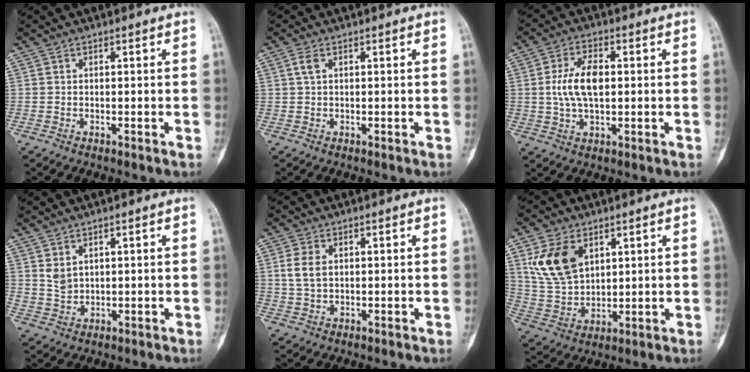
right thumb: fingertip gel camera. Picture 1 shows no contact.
{"total": 1.7, "force": [0.6, 0.8, 1.3], "torque": [-0.036, 0.010, 0.015]}
{"total": 8.6, "force": [0.6, 4.4, 7.4], "torque": [-0.145, 0.007, 0.010]}
{"total": 3.1, "force": [1.4, 2.0, 1.8], "torque": [-0.030, -0.011, 0.037]}
{"total": 4.3, "force": [0.9, 2.7, 3.2], "torque": [-0.069, 0.002, 0.019]}
{"total": 12.1, "force": [5.1, 7.8, 7.8], "torque": [-0.136, -0.016, 0.111]}